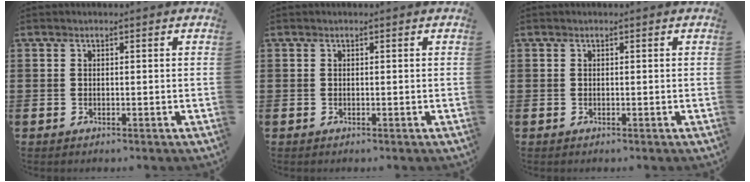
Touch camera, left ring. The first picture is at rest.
{"total": 0.0}
{"total": 0.0}